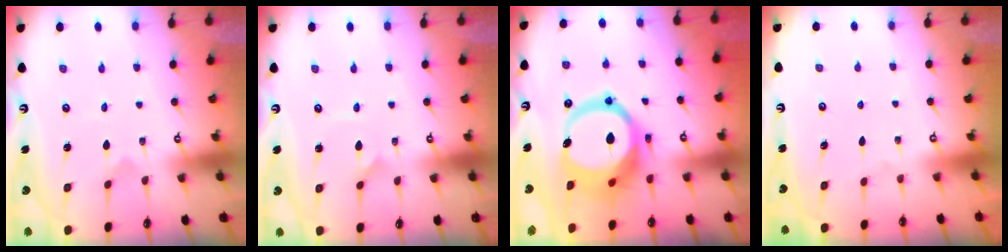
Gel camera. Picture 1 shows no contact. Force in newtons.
{"total": 0.7, "press": 0.7, "slide": 0.0}
{"total": 16.6, "press": 16.5, "slide": 1.9}
{"total": 0.0}